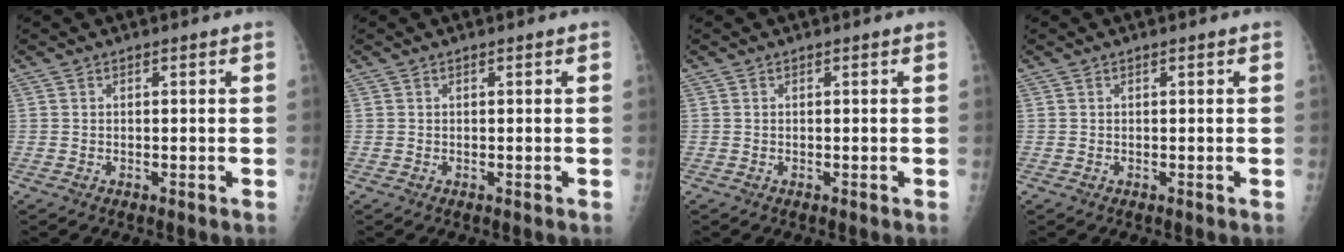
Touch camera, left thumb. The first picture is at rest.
{"total": 0.0}
{"total": 0.0}
{"total": 0.0}